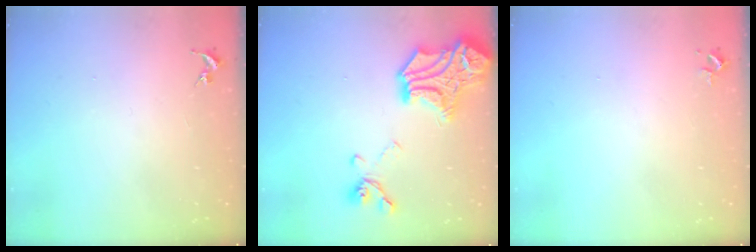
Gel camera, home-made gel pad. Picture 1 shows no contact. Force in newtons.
{"total": 22.8, "press": 22.8, "slide": 0.7}
{"total": 2.2, "press": 2.2, "slide": 0.3}